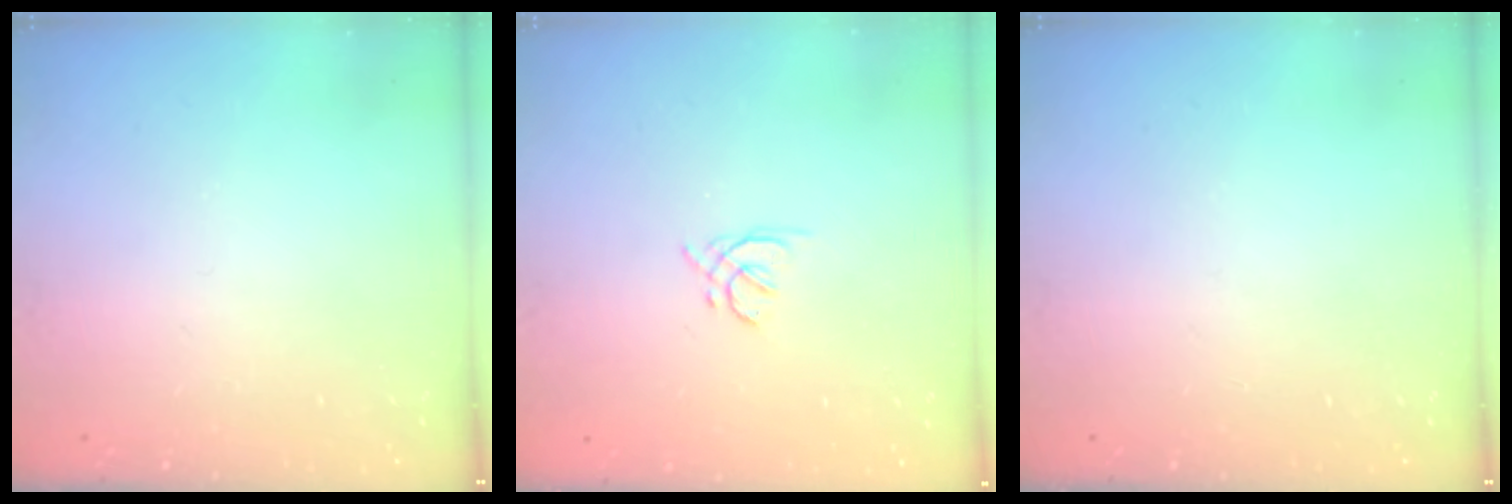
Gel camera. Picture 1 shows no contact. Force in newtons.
{"total": 1.8, "press": 1.7, "slide": 0.5}
{"total": 0.0}